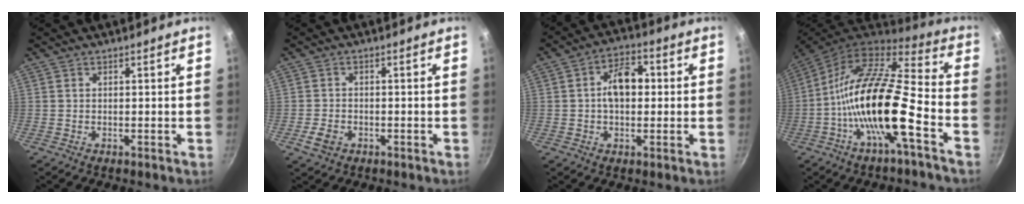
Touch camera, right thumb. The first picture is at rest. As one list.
[{"total": 3.6, "force": [-1.6, 2.5, 1.9], "torque": [-0.035, 0.012, -0.029]}, {"total": 8.3, "force": [0.6, 5.4, 6.4], "torque": [-0.069, 0.021, -0.001]}, {"total": 19.7, "force": [-6.3, 5.8, 17.8], "torque": [-0.314, 0.050, -0.136]}]